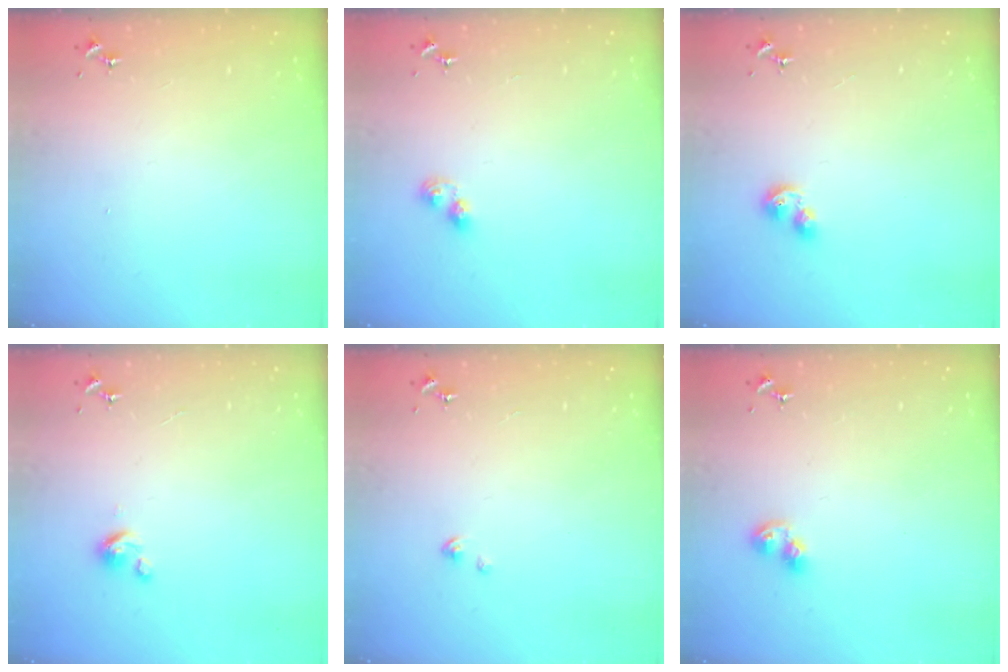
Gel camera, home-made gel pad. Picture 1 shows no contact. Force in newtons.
{"total": 5.4, "press": 5.4, "slide": 0.6}
{"total": 6.8, "press": 6.8, "slide": 0.5}
{"total": 3.5, "press": 3.5, "slide": 0.3}
{"total": 1.6, "press": 1.6, "slide": 0.2}
{"total": 6.0, "press": 6.0, "slide": 0.3}